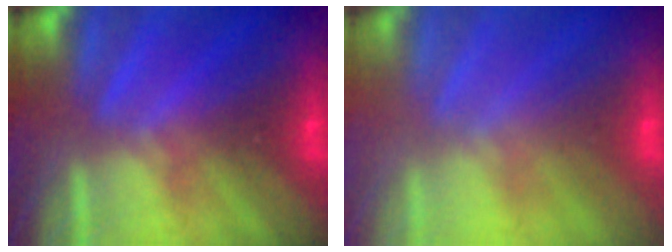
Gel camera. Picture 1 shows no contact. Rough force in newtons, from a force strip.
{"total": 2.9}